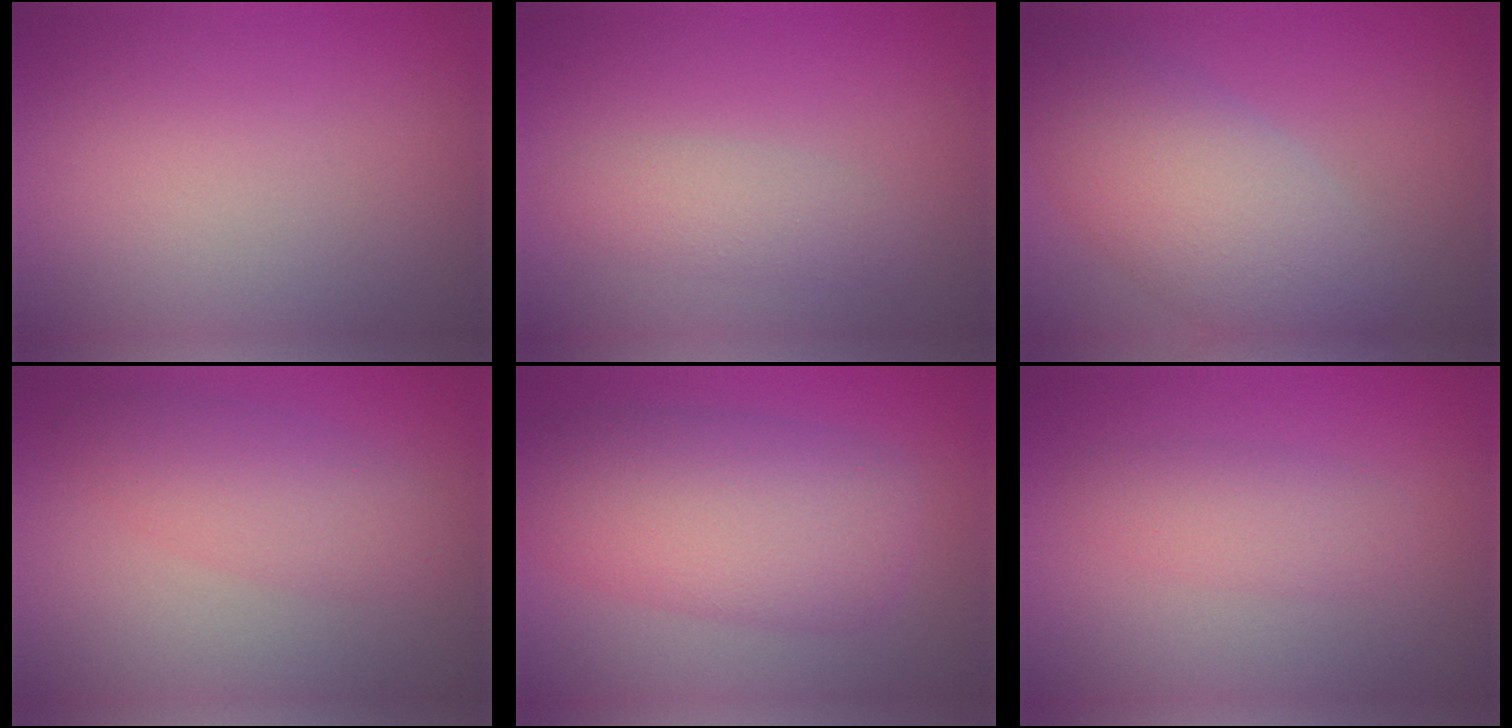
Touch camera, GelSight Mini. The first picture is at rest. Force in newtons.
{"total": 2.2, "press": 2.2, "slide": 0.1}
{"total": 7.5, "press": 7.5, "slide": 0.6}
{"total": 3.5, "press": 3.5, "slide": 0.1}
{"total": 8.4, "press": 8.4, "slide": 0.2}
{"total": 2.3, "press": 2.3, "slide": 0.1}